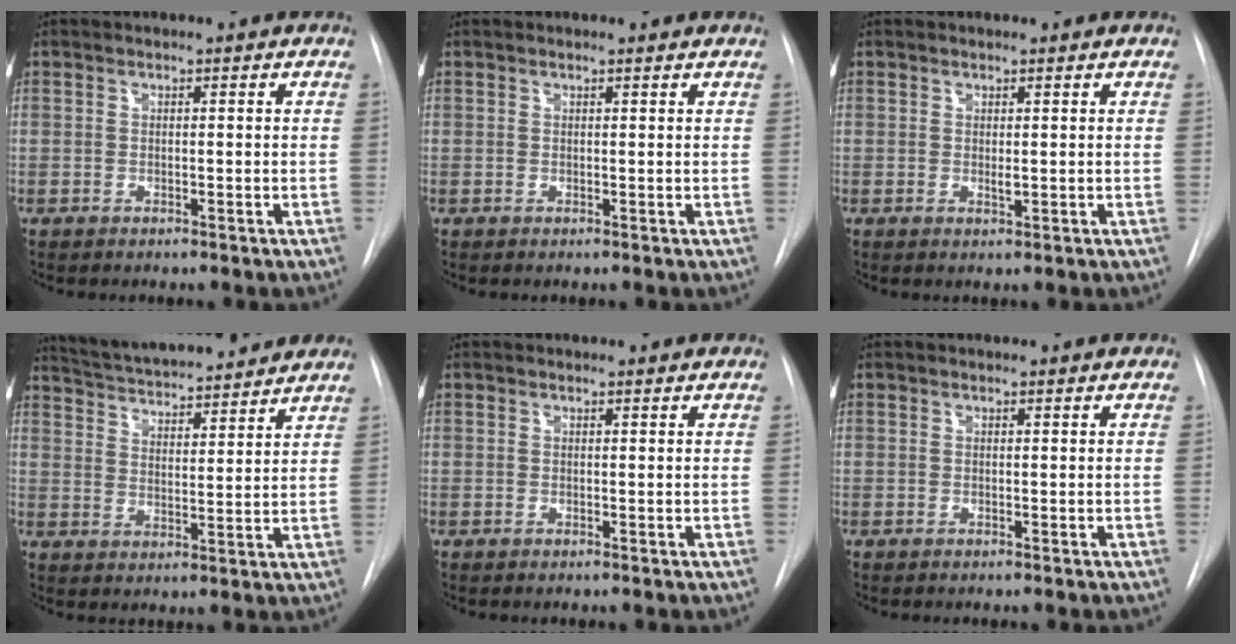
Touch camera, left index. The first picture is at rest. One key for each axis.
{"total": 1.2, "fx": 1.2, "fy": 0.0, "fz": 0.1, "tx": -0.012, "ty": 0.002, "tz": 0.012}
{"total": 0.9, "fx": 0.4, "fy": 0.3, "fz": 0.8, "tx": -0.016, "ty": -0.003, "tz": 0.007}
{"total": 18.8, "fx": 17.2, "fy": 2.7, "fz": 7.3, "tx": -0.121, "ty": 0.021, "tz": 0.251}
{"total": 2.1, "fx": 2.0, "fy": 0.4, "fz": 0.2, "tx": -0.010, "ty": 0.009, "tz": 0.020}
{"total": 1.4, "fx": 1.4, "fy": 0.2, "fz": 0.2, "tx": -0.011, "ty": 0.010, "tz": 0.015}